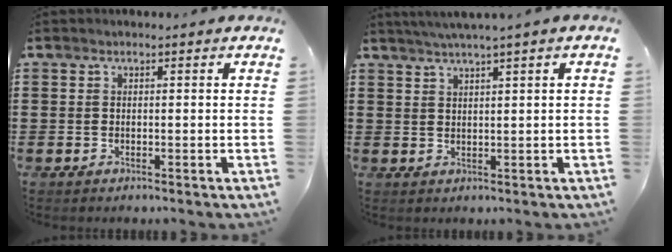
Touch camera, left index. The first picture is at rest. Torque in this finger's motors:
{"motor_torque": [2.14, 0.00, 0.43, 0.06]}